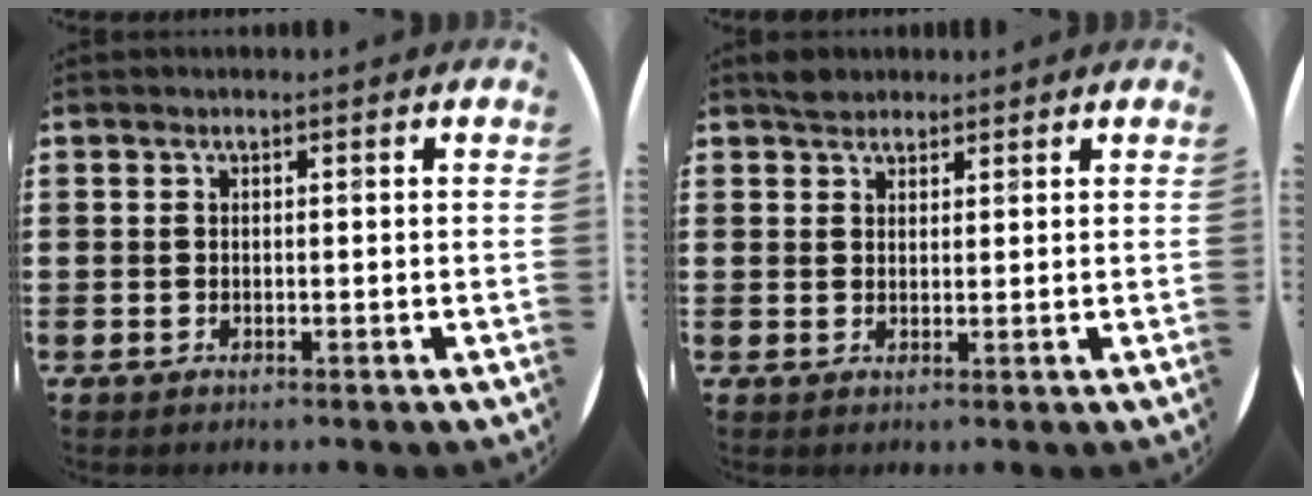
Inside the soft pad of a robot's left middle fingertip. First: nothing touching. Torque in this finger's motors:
{"motor_torque": [0.48, -0.39, 0.03, 0.03]}